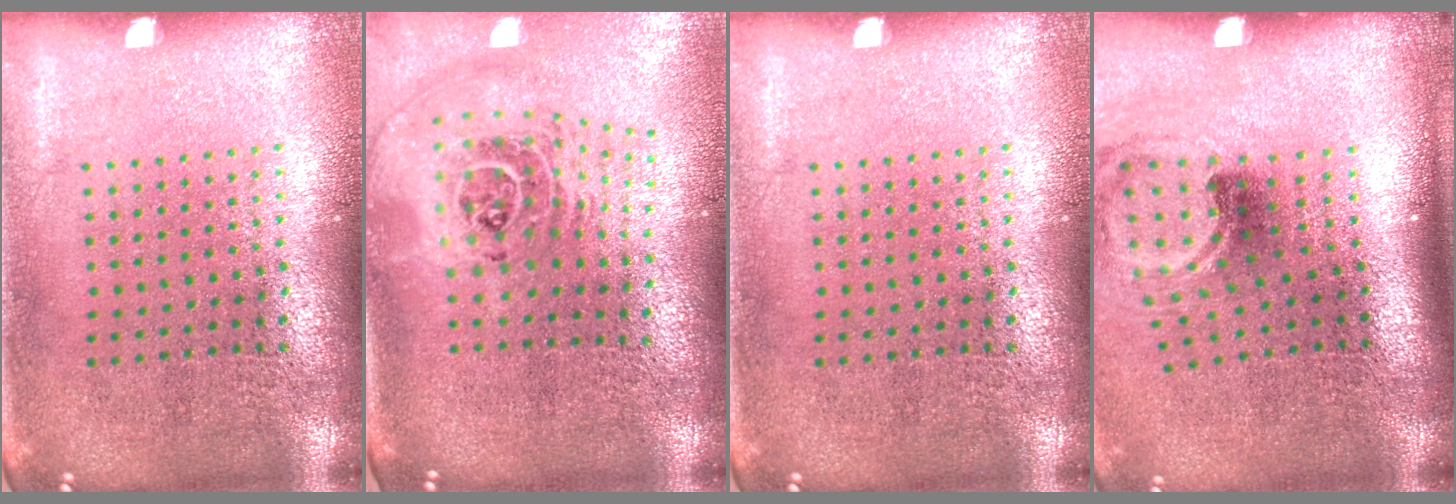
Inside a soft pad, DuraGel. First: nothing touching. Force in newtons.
{"total": 2.6, "press": 1.8, "slide": 1.9}
{"total": 0.0}
{"total": 1.9, "press": 1.2, "slide": 1.4}